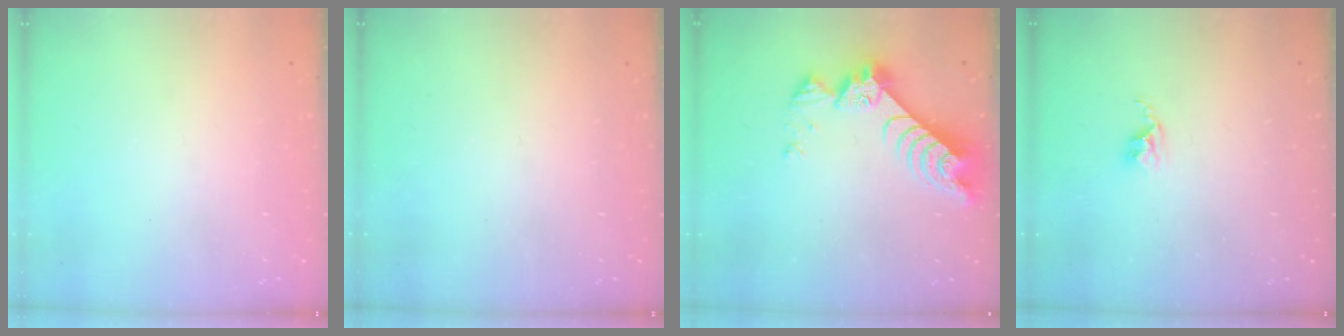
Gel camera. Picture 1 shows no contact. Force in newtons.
{"total": 0.0}
{"total": 9.4, "press": 9.4, "slide": 0.9}
{"total": 2.6, "press": 2.6, "slide": 0.4}